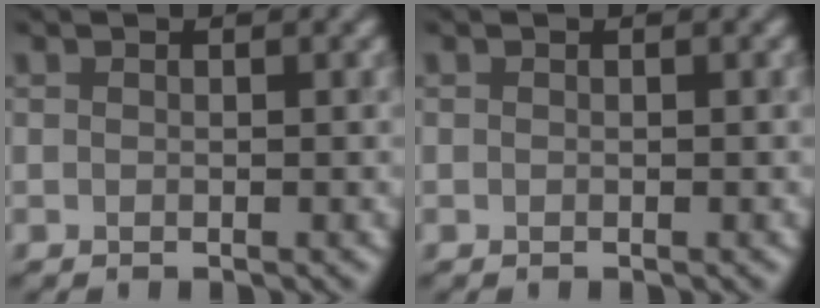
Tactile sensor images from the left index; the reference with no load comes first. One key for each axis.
{"total": 0.0}